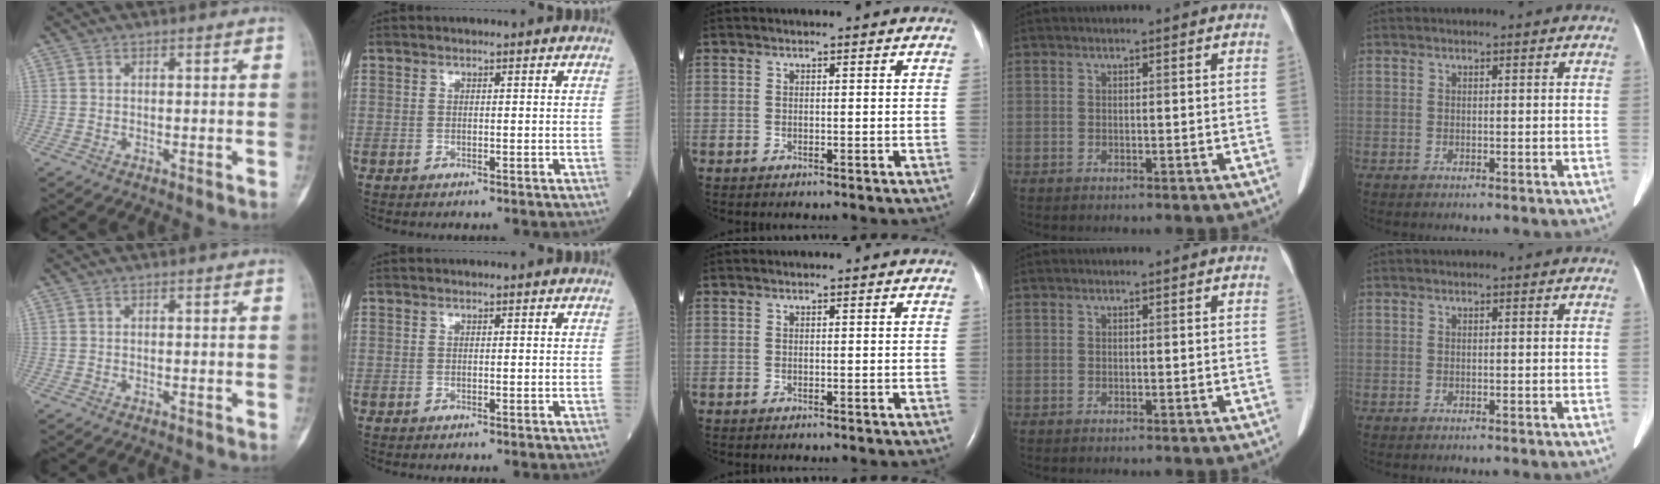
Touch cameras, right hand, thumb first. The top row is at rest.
{}